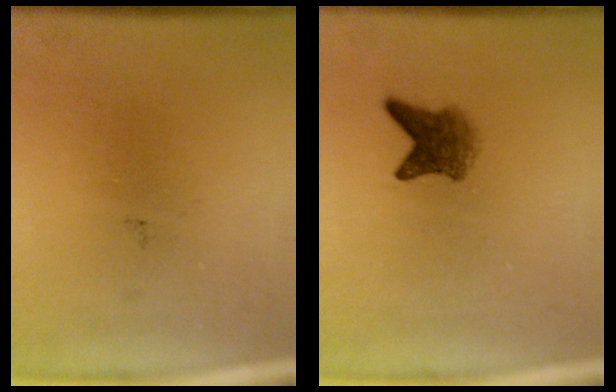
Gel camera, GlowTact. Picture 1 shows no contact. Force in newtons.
{"total": 3.6}